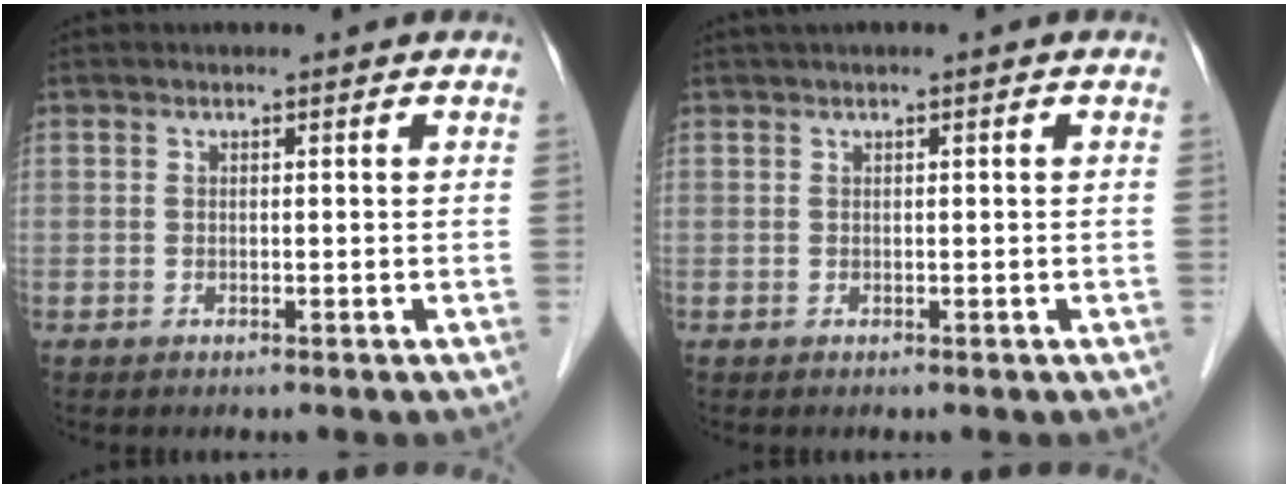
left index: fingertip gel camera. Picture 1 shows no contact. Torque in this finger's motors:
{"motor_torque": [0.86, -0.76, 0.20, 0.11]}